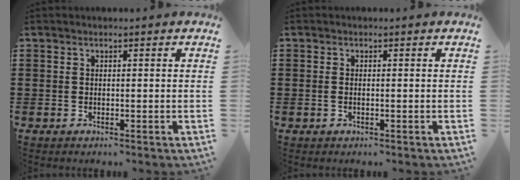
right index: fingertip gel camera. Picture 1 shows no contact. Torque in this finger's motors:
{"motor_torque": [0.86, 1.28, -0.01, 0.00]}